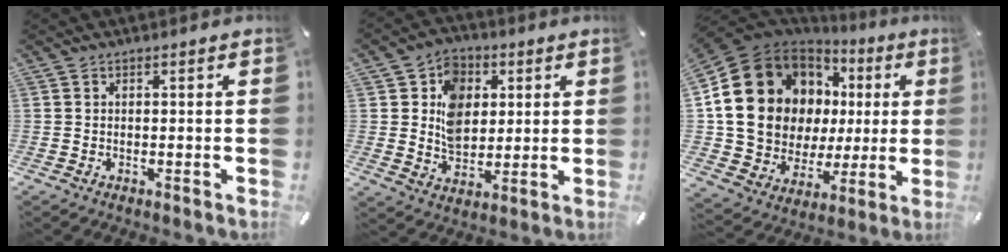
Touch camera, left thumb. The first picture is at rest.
{"total": 10.6, "force": [2.2, 8.9, 5.4], "torque": [-0.083, 0.006, 0.044]}
{"total": 20.4, "force": [4.8, 16.6, 10.9], "torque": [-0.200, -0.043, 0.109]}